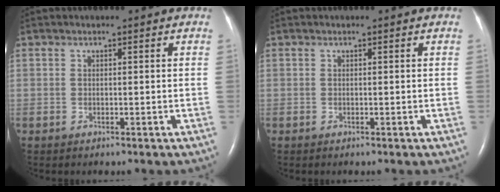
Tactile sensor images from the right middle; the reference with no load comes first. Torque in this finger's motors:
{"motor_torque": [0.15, -0.25, 0.00, 0.00]}